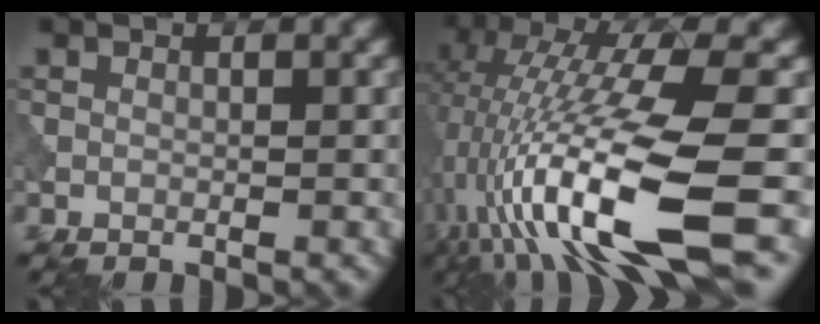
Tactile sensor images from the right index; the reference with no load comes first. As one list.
[{"total": 14.4, "force": [-3.8, 3.5, 13.5], "torque": [-0.256, 0.004, -0.052]}]